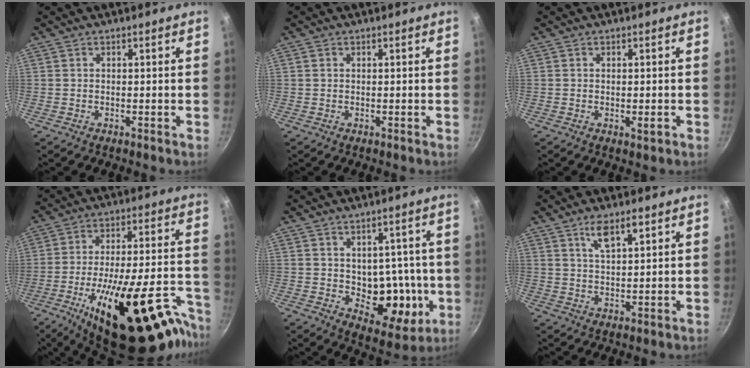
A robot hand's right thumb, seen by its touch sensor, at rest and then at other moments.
{"total": 0.6, "force": [0.2, 0.5, 0.2], "torque": [-0.003, 0.002, 0.002]}
{"total": 1.5, "force": [-0.4, 0.6, 1.4], "torque": [-0.021, -0.003, -0.007]}
{"total": 30.7, "force": [-18.5, 10.7, 22.1], "torque": [-0.270, 0.087, -0.273]}
{"total": 13.6, "force": [-1.5, 9.2, 9.9], "torque": [-0.073, -0.009, -0.006]}
{"total": 5.7, "force": [3.2, 1.9, 4.3], "torque": [-0.076, -0.012, 0.062]}